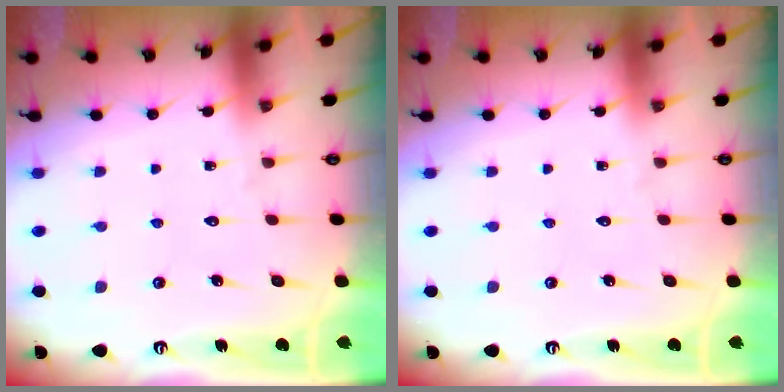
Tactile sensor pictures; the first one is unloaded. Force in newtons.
{"total": 0.0}